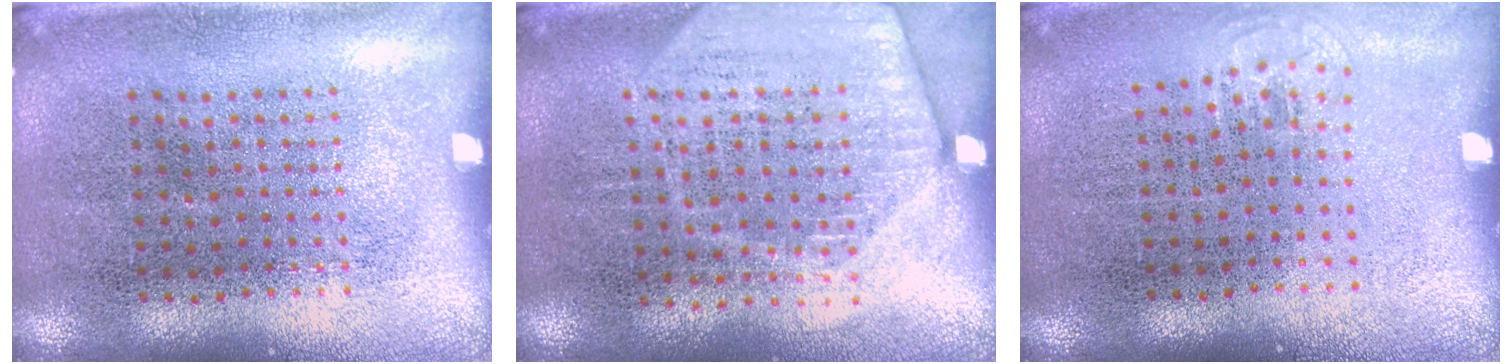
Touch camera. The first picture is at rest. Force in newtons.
{"total": 1.7, "press": 1.6, "slide": 0.7}
{"total": 0.6, "press": 0.4, "slide": 0.4}